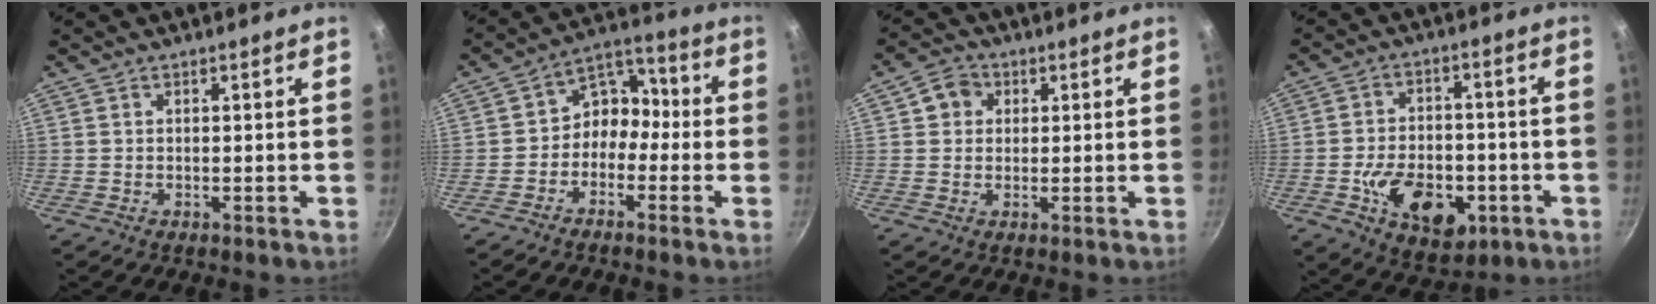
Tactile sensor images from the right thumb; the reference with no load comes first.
{"total": 7.9, "force": [-2.3, 6.3, 4.1], "torque": [-0.023, 0.051, -0.060]}
{"total": 4.6, "force": [1.2, 4.1, 1.7], "torque": [0.000, 0.004, 0.012]}
{"total": 14.6, "force": [-4.8, 9.3, 10.2], "torque": [-0.130, 0.017, -0.065]}